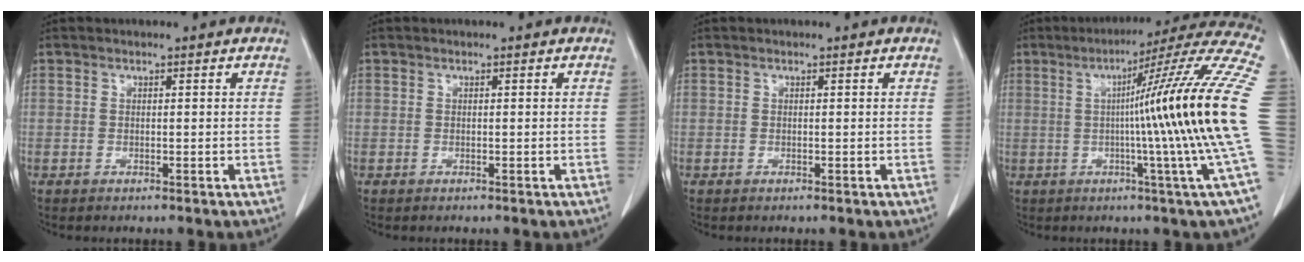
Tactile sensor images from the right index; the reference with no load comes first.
{"total": 0.0}
{"total": 0.0}
{"total": 23.3, "force": [-0.2, -2.9, 23.1], "torque": [-0.232, 0.016, -0.021]}